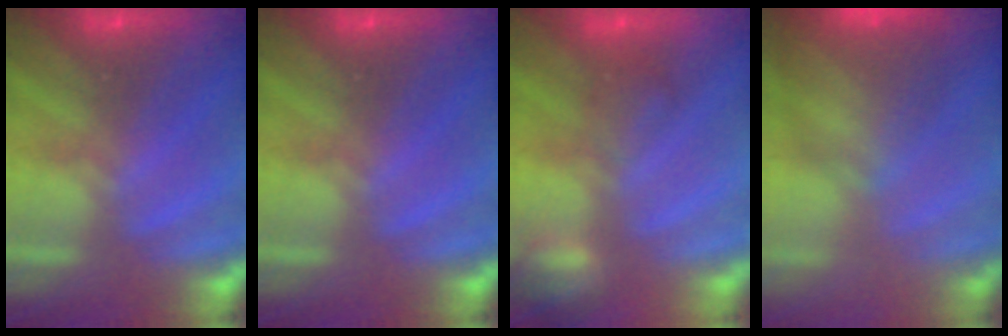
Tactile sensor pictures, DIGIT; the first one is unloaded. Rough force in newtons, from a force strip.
{"total": 0.0}
{"total": 2.7}
{"total": 7.3}